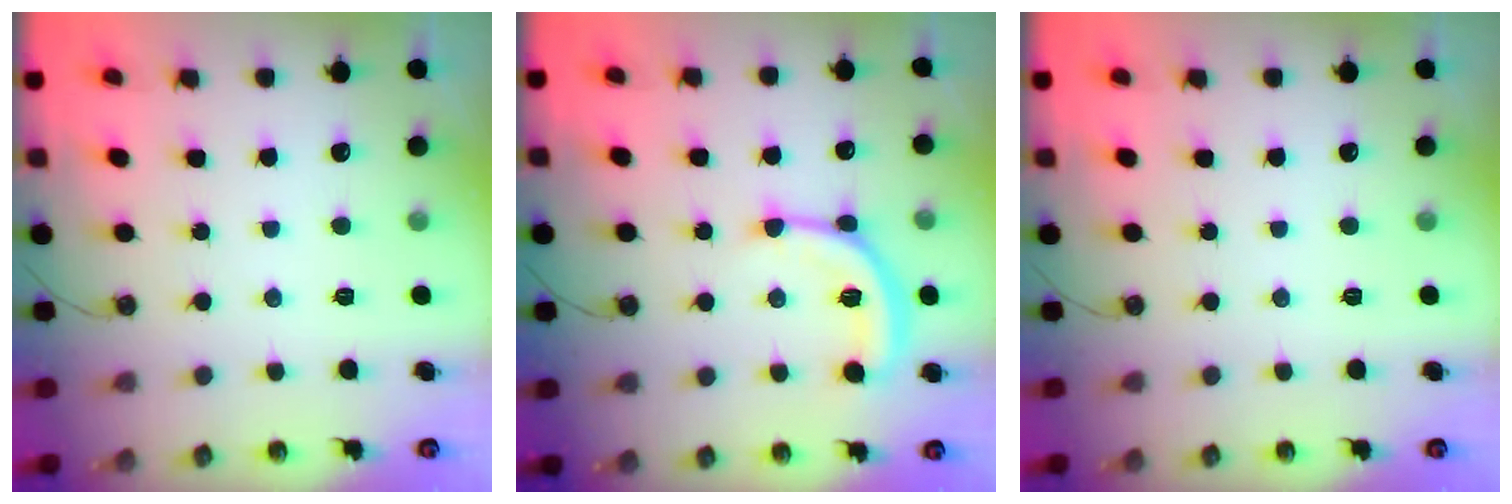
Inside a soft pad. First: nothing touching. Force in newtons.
{"total": 13.0, "press": 13.0, "slide": 0.5}
{"total": 0.0}